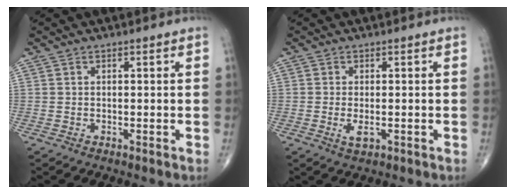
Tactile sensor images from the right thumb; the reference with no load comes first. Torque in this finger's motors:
{"motor_torque": [-0.53, -0.04, 0.06, 0.37, 0.09]}